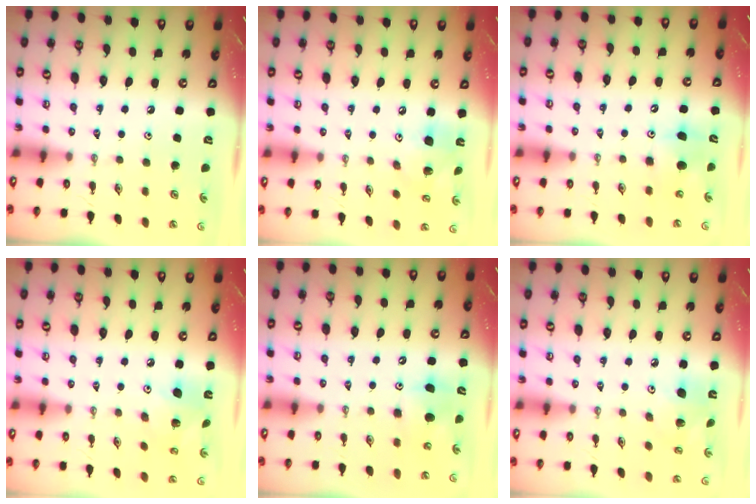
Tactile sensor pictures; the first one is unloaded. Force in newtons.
{"total": 11.9, "press": 11.6, "slide": 2.6}
{"total": 8.8, "press": 8.7, "slide": 1.3}
{"total": 9.2, "press": 9.2, "slide": 0.7}
{"total": 8.8, "press": 8.7, "slide": 1.3}
{"total": 8.8, "press": 8.6, "slide": 1.7}